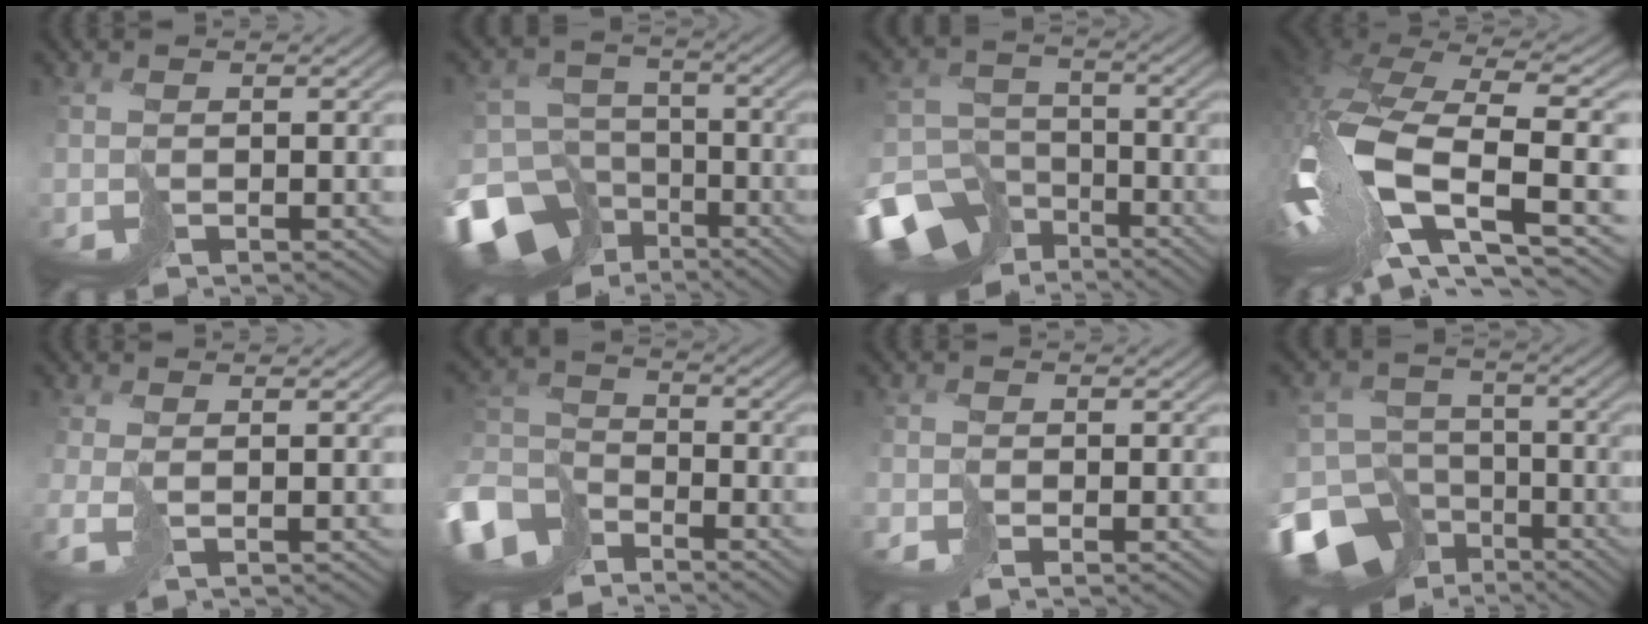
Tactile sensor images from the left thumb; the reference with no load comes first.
{"total": 16.4, "force": [-9.7, 12.0, 5.5], "torque": [-0.170, -0.061, -0.144]}
{"total": 13.4, "force": [-9.1, 8.6, 4.6], "torque": [-0.135, -0.047, -0.139]}
{"total": 15.8, "force": [-1.5, 8.0, 13.5], "torque": [-0.332, -0.032, 0.007]}
{"total": 1.8, "force": [-0.6, 0.6, 1.5], "torque": [-0.041, -0.002, -0.013]}
{"total": 9.8, "force": [-6.0, 6.2, 4.6], "torque": [-0.135, -0.019, -0.128]}
{"total": 1.6, "force": [-1.2, 0.7, 0.8], "torque": [-0.021, -0.006, -0.028]}
{"total": 15.1, "force": [-9.5, 10.8, 4.6], "torque": [-0.135, -0.060, -0.144]}